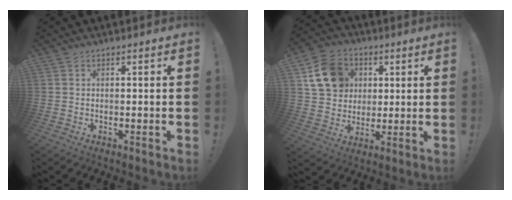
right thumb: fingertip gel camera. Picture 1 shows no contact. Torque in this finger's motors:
{"motor_torque": [0.62, 0.54, 0.24, -0.05, 0.02]}